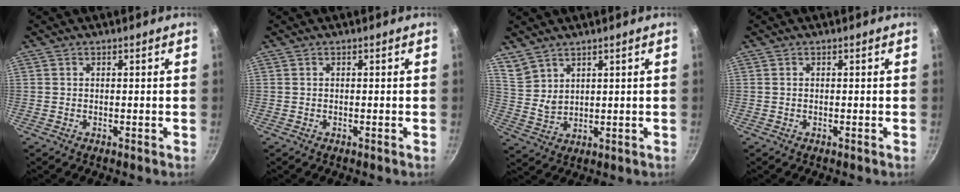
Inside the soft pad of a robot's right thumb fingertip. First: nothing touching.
{"total": 0.0}
{"total": 5.2, "force": [4.3, 2.5, 1.7], "torque": [-0.023, -0.022, 0.098]}
{"total": 0.0}